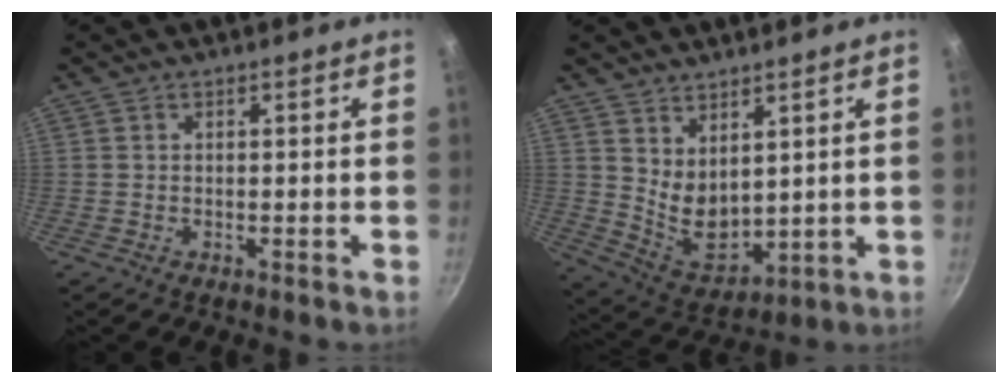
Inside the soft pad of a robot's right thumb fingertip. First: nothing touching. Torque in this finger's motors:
{"motor_torque": [-0.48, 0.69, 0.00, 0.15, 0.06]}